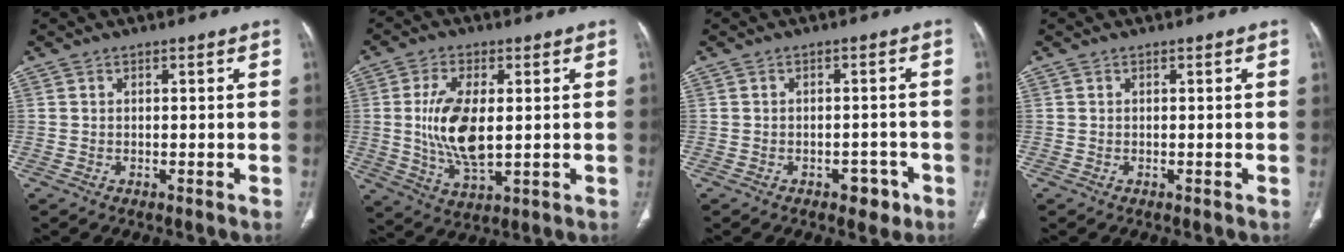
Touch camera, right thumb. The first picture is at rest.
{"total": 11.5, "force": [0.6, 5.4, 10.2], "torque": [-0.204, -0.014, 0.020]}
{"total": 3.5, "force": [-2.0, 2.3, 1.8], "torque": [-0.007, 0.014, -0.022]}
{"total": 0.0}